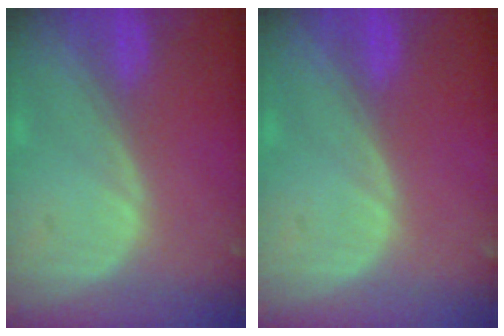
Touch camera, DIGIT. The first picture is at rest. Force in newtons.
{"total": 0.0}